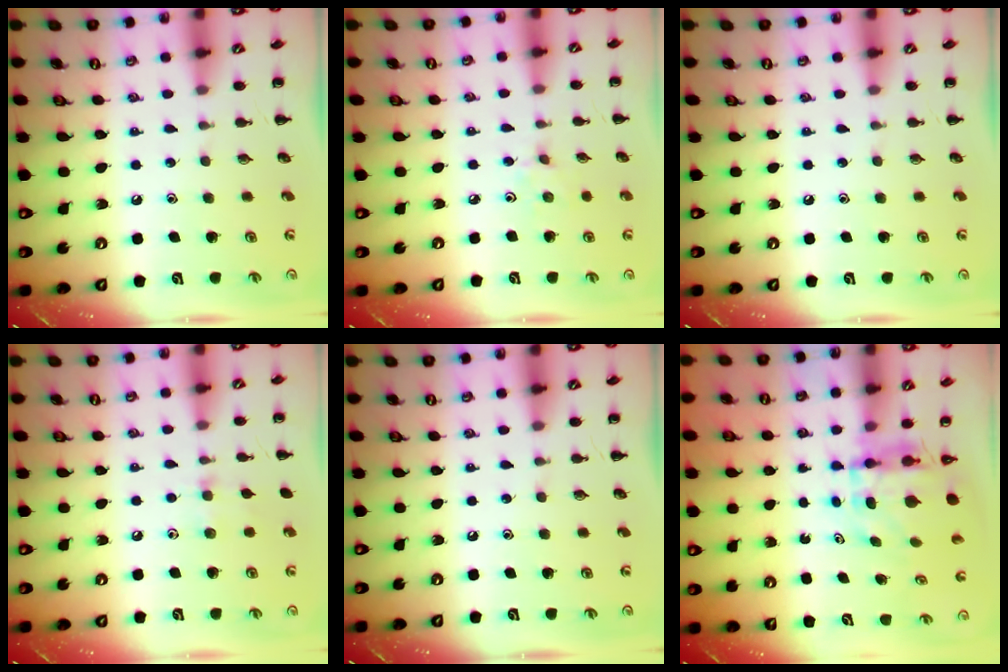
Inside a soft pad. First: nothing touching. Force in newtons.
{"total": 2.5, "press": 2.4, "slide": 0.9}
{"total": 0.0}
{"total": 6.2, "press": 6.0, "slide": 1.6}
{"total": 0.0}
{"total": 5.1, "press": 5.1, "slide": 0.5}